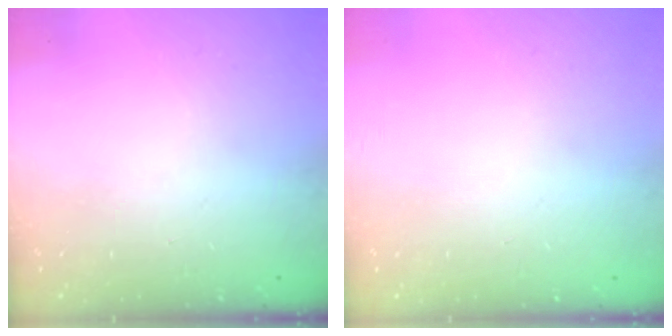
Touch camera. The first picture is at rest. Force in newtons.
{"total": 0.0}